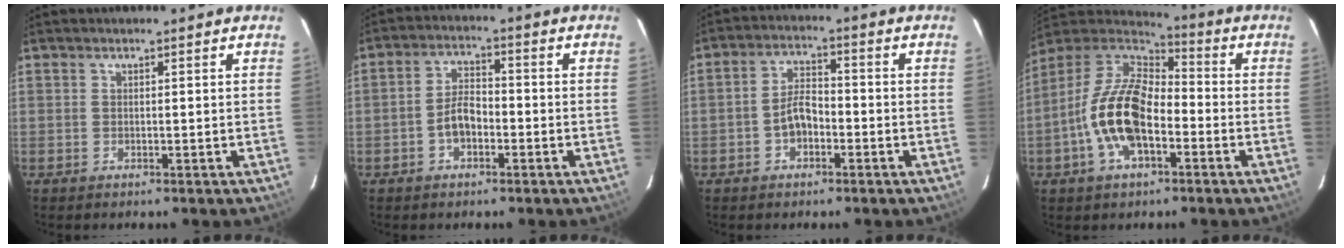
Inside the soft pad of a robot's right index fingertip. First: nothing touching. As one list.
[{"total": 4.9, "force": [-2.0, 2.7, 3.6], "torque": [-0.070, 0.013, -0.033]}, {"total": 4.9, "force": [-2.0, 2.9, 3.5], "torque": [-0.066, 0.013, -0.031]}, {"total": 15.8, "force": [-4.6, 8.3, 12.7], "torque": [-0.257, 0.005, -0.089]}]